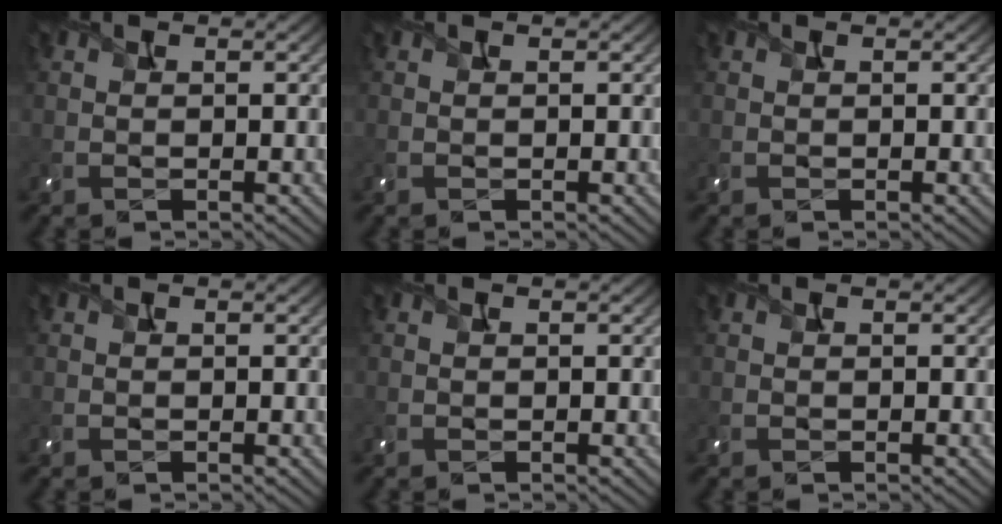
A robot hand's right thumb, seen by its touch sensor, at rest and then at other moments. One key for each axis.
{"total": 0.0}
{"total": 0.0}
{"total": 0.0}
{"total": 0.0}
{"total": 0.0}